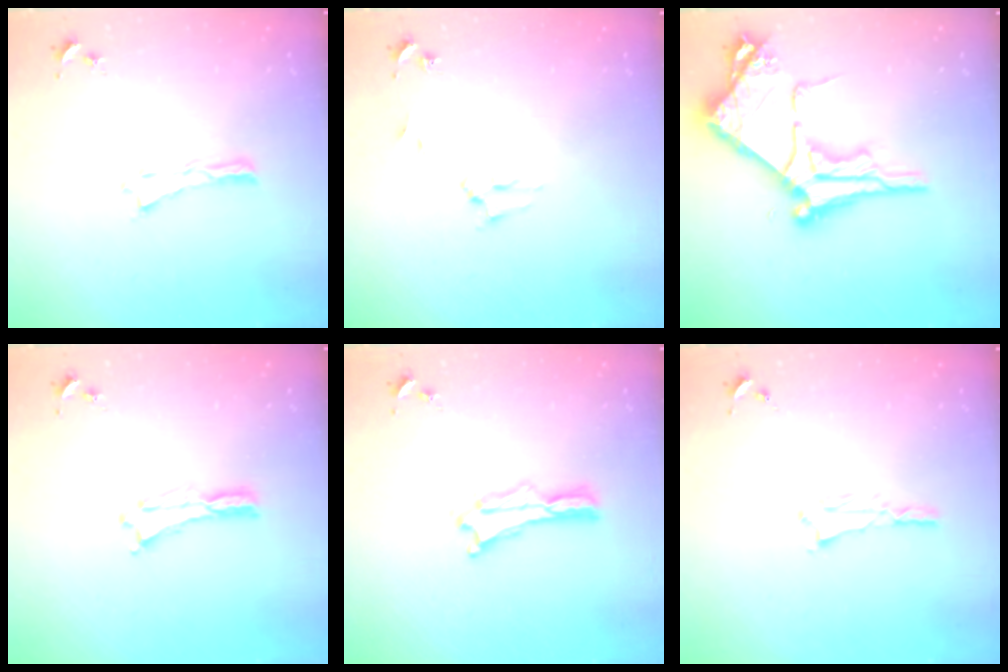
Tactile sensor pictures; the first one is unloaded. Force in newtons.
{"total": 2.7, "press": 2.7, "slide": 0.3}
{"total": 9.3, "press": 9.3, "slide": 0.9}
{"total": 0.0}
{"total": 0.9, "press": 0.9, "slide": 0.2}
{"total": 0.9, "press": 0.9, "slide": 0.2}